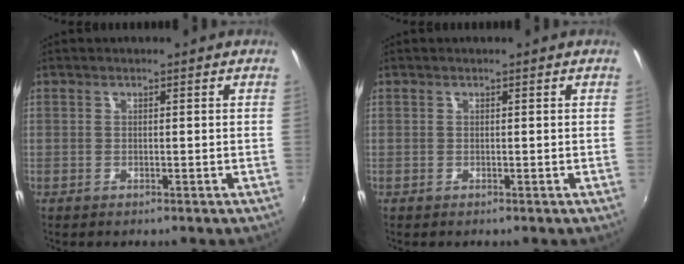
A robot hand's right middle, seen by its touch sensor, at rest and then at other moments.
{"total": 0.0}